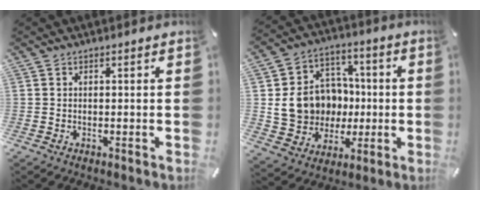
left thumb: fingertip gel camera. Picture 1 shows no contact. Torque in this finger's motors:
{"motor_torque": [1.96, 1.97, 0.77, -0.70, 0.31]}